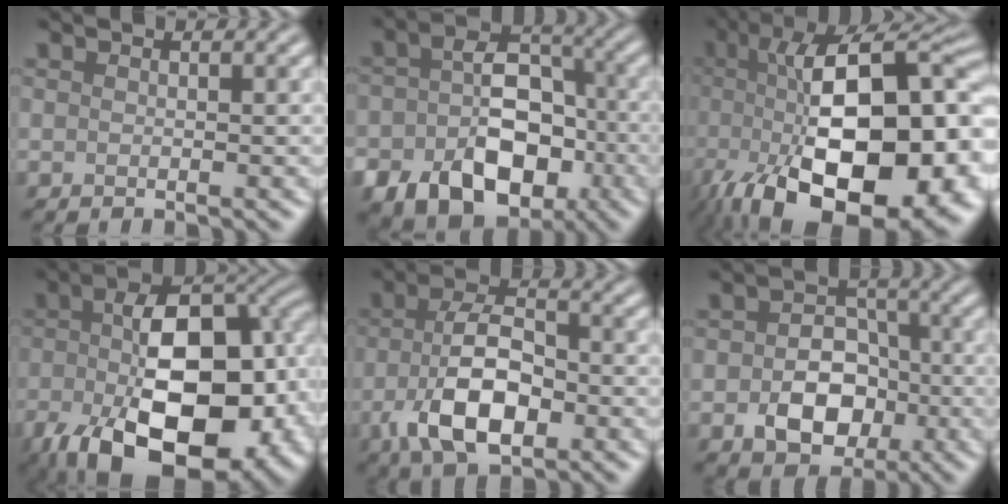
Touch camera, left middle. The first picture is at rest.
{"total": 10.6, "force": [-4.0, 7.2, 6.6], "torque": [-0.105, -0.021, -0.057]}
{"total": 19.3, "force": [-4.0, 8.7, 16.8], "torque": [-0.264, -0.013, -0.057]}
{"total": 16.9, "force": [-4.6, 9.2, 13.5], "torque": [-0.200, -0.024, -0.061]}
{"total": 7.7, "force": [-2.5, 3.7, 6.2], "torque": [-0.127, 0.000, -0.049]}
{"total": 6.2, "force": [-1.8, 4.4, 3.9], "torque": [-0.059, -0.005, -0.026]}